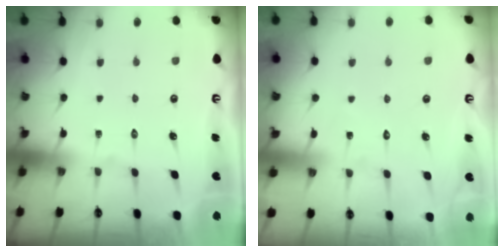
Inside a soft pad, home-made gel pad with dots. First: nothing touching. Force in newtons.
{"total": 4.1, "press": 4.0, "slide": 0.4}